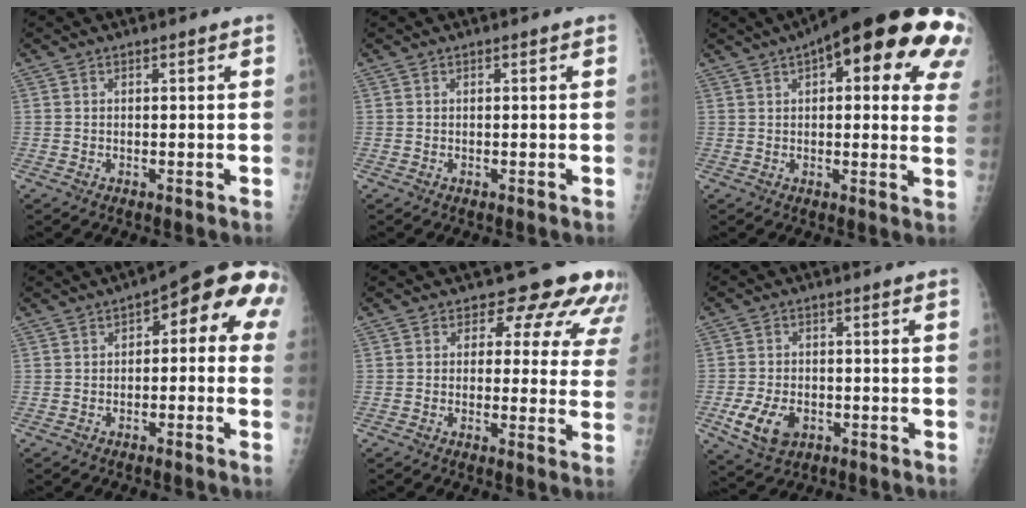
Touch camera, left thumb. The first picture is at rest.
{"total": 0.0}
{"total": 26.3, "force": [12.3, 8.8, 21.5], "torque": [-0.218, 0.019, 0.153]}
{"total": 11.0, "force": [1.4, 5.3, 9.5], "torque": [-0.078, 0.036, 0.003]}
{"total": 10.8, "force": [8.1, 6.0, 4.0], "torque": [0.009, -0.030, 0.063]}
{"total": 7.6, "force": [-2.7, 5.1, 5.0], "torque": [-0.090, 0.004, -0.040]}